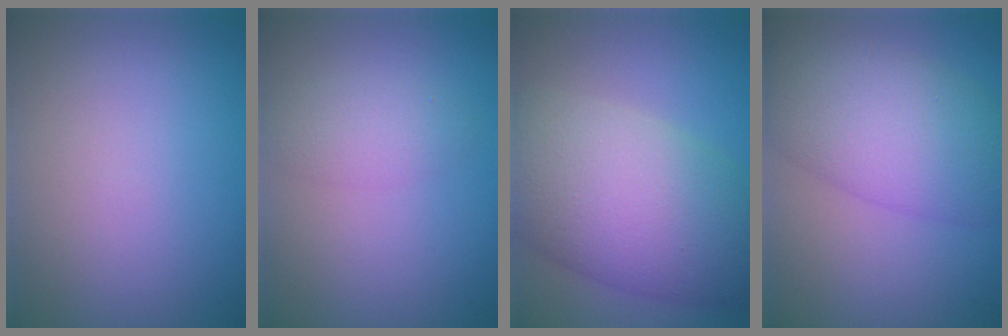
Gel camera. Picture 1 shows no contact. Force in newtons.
{"total": 2.2, "press": 2.2, "slide": 0.1}
{"total": 12.1, "press": 12.1, "slide": 0.8}
{"total": 7.6, "press": 7.6, "slide": 0.3}